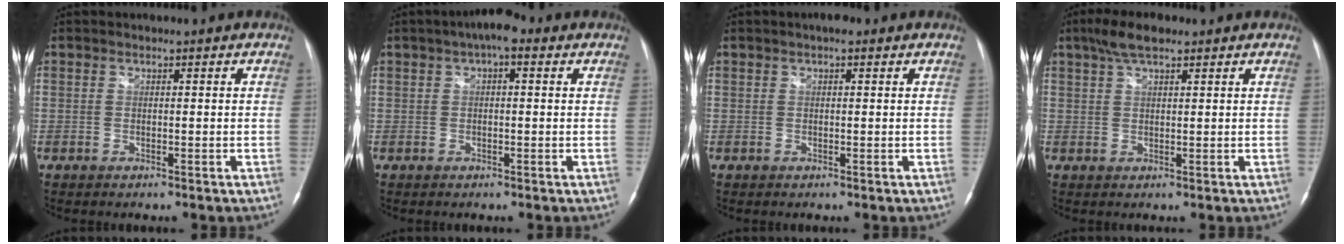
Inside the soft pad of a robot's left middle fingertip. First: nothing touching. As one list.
[{"total": 4.5, "force": [2.2, 1.5, 3.7], "torque": [-0.062, 0.020, 0.026]}, {"total": 1.6, "force": [0.9, 0.6, 1.2], "torque": [-0.020, 0.006, 0.011]}, {"total": 5.0, "force": [3.4, 1.4, 3.3], "torque": [-0.073, 0.016, 0.063]}]